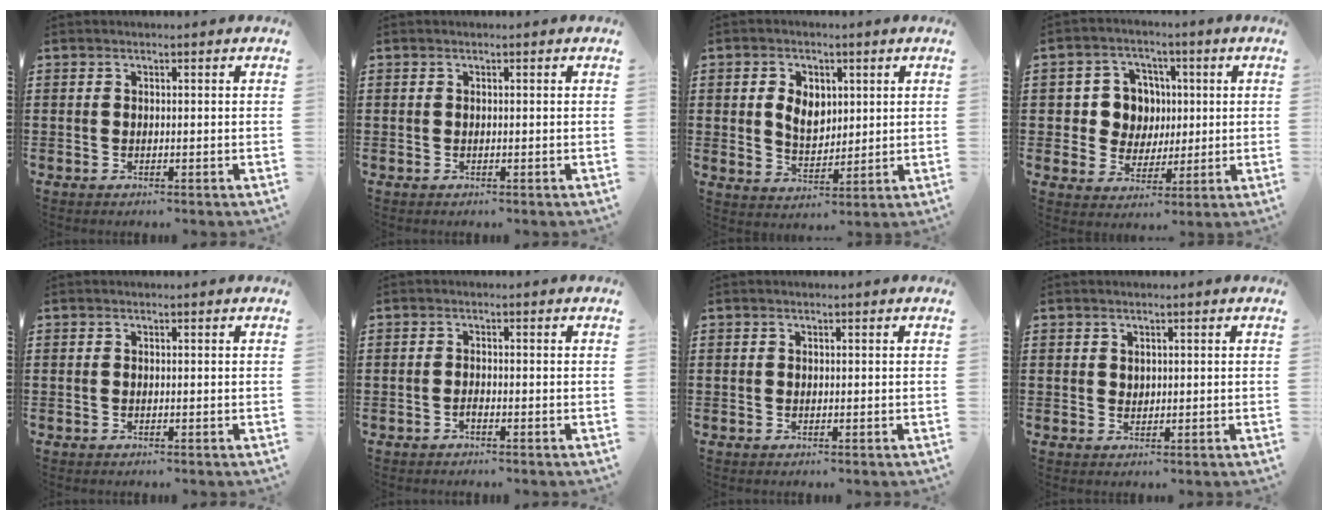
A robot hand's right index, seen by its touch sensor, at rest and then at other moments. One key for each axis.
{"total": 0.0}
{"total": 5.3, "fx": 1.1, "fy": 3.9, "fz": 3.4, "tx": -0.071, "ty": 0.009, "tz": 0.015}
{"total": 7.1, "fx": 0.9, "fy": 6.6, "fz": 2.6, "tx": -0.072, "ty": 0.017, "tz": 0.015}
{"total": 0.0}
{"total": 0.7, "fx": -0.6, "fy": 0.1, "fz": 0.4, "tx": -0.009, "ty": -0.003, "tz": -0.011}
{"total": 0.0}
{"total": 1.1, "fx": 0.8, "fy": 0.6, "fz": 0.2, "tx": -0.006, "ty": 0.001, "tz": 0.017}